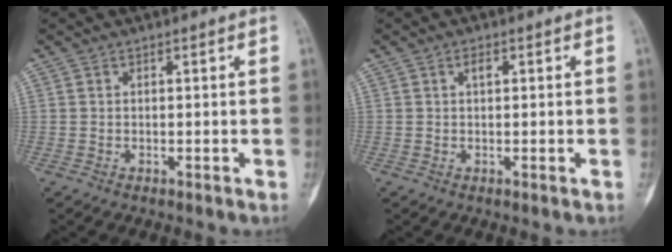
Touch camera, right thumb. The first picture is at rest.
{"total": 1.4, "force": [0.5, 0.8, 1.0], "torque": [-0.018, 0.002, 0.007]}